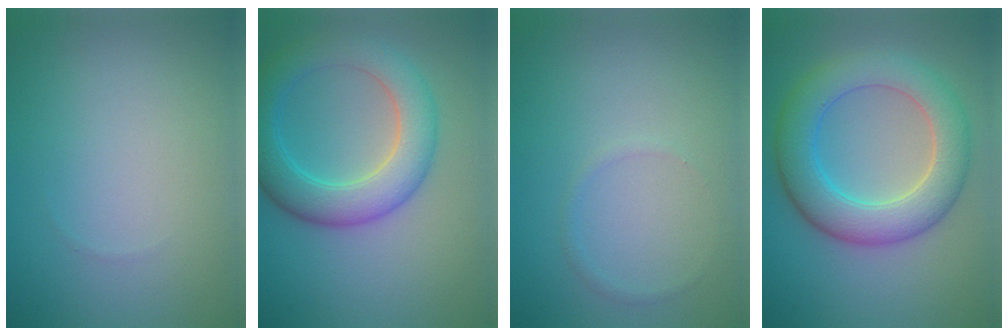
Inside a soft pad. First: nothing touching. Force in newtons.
{"total": 6.3, "press": 6.3, "slide": 0.2}
{"total": 0.6, "press": 0.6, "slide": 0.1}
{"total": 6.7, "press": 6.7, "slide": 0.2}